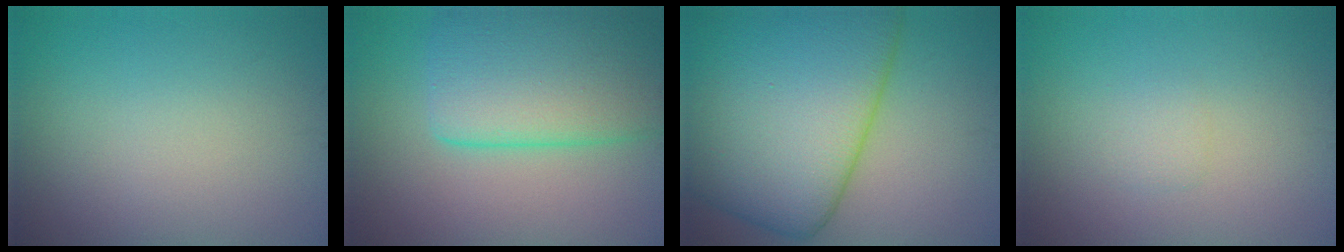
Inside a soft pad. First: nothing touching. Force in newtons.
{"total": 7.9, "press": 7.9, "slide": 0.5}
{"total": 13.6, "press": 13.6, "slide": 0.4}
{"total": 0.9, "press": 0.9, "slide": 0.1}